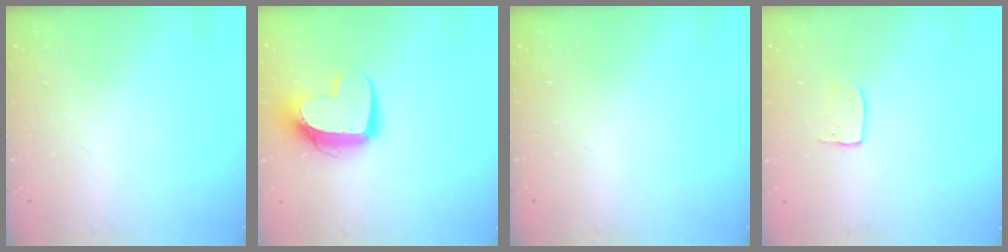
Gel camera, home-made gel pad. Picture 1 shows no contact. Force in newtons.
{"total": 12.2, "press": 12.2, "slide": 1.2}
{"total": 0.0}
{"total": 3.5, "press": 3.5, "slide": 0.2}